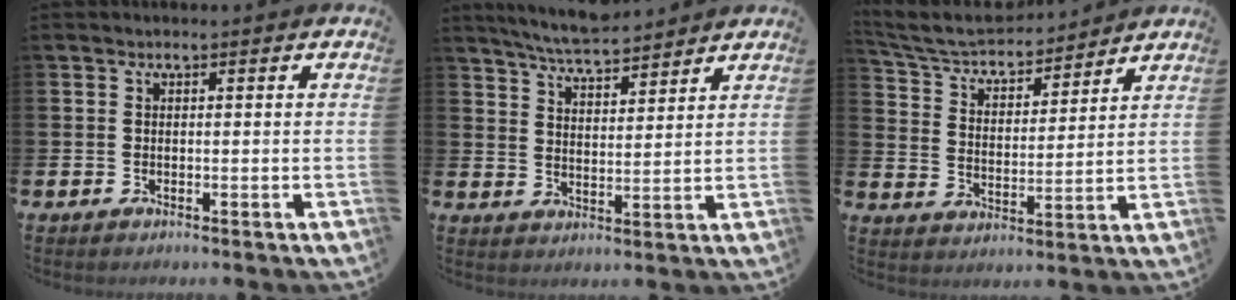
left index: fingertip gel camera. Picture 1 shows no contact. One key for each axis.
{"total": 6.5, "fx": 6.3, "fy": 0.5, "fz": 1.4, "tx": -0.054, "ty": -0.024, "tz": 0.117}
{"total": 6.6, "fx": 6.2, "fy": 1.5, "fz": 1.5, "tx": -0.066, "ty": -0.045, "tz": 0.108}